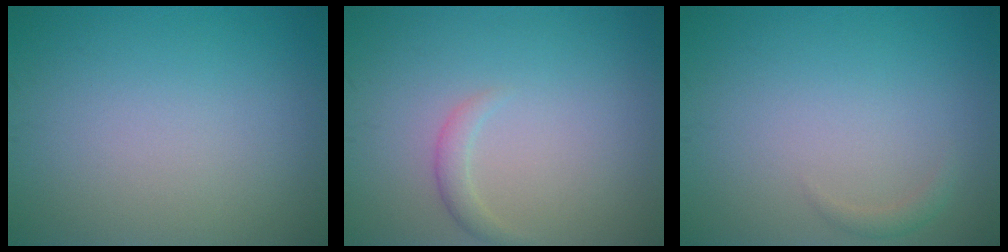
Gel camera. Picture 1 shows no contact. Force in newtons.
{"total": 1.2, "press": 1.2, "slide": 0.0}
{"total": 0.9, "press": 0.9, "slide": 0.1}